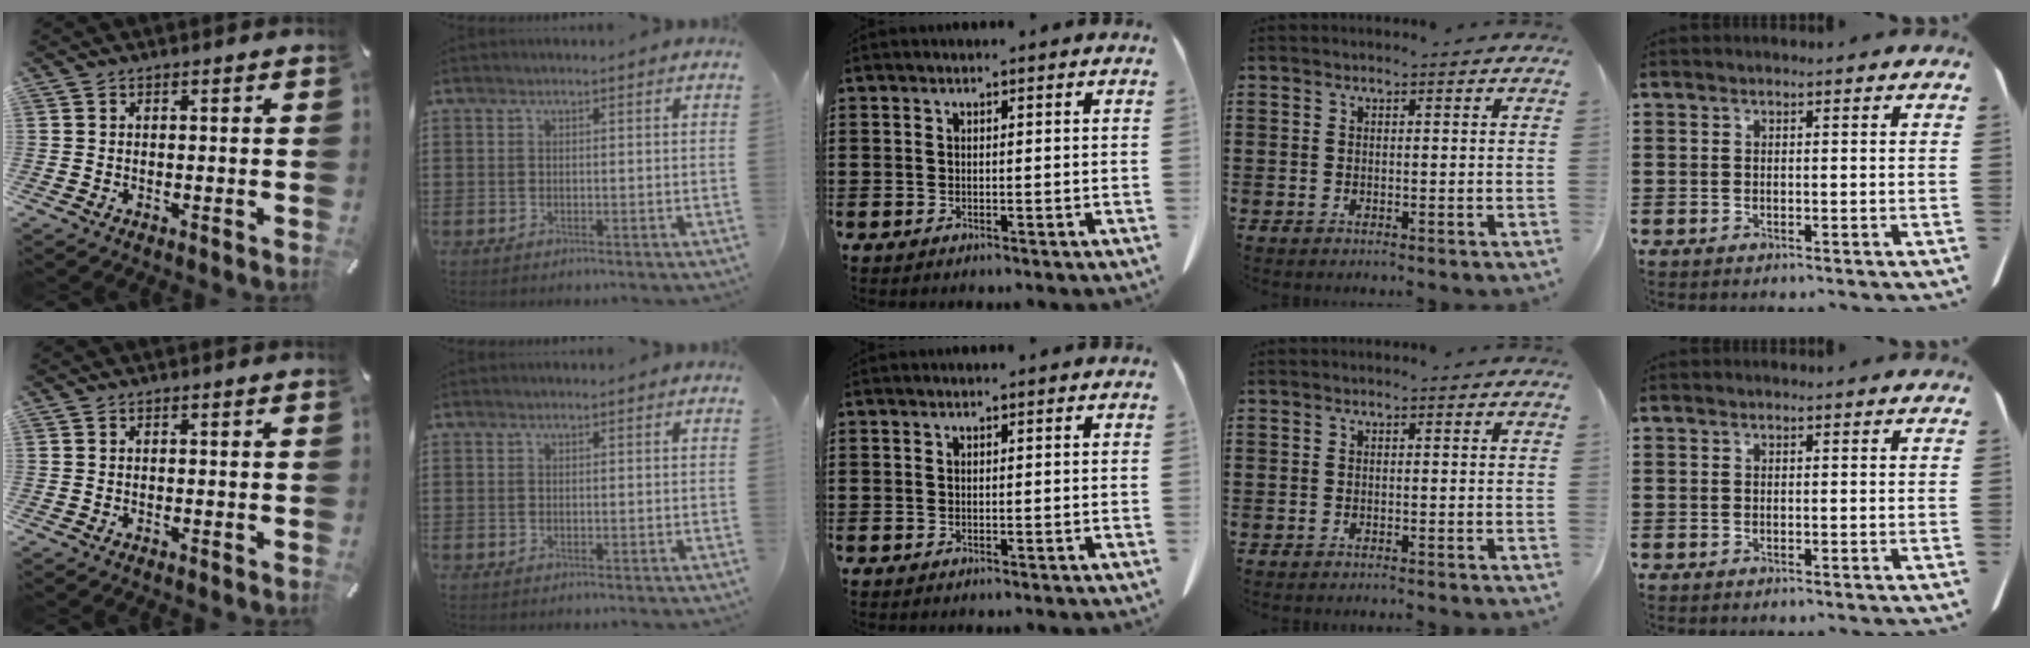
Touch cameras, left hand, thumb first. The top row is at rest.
{"ring": {"total": 0.5, "force": [-0.5, -0.1, 0.1], "torque": [-0.005, -0.001, -0.010]}}